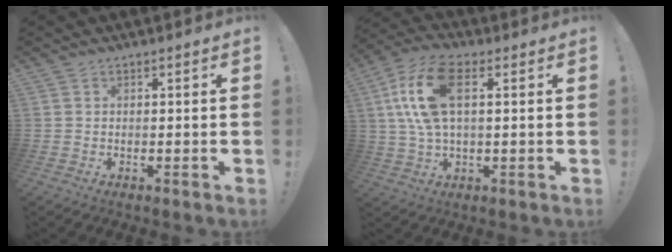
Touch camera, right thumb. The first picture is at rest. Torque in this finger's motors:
{"motor_torque": [1.72, 1.78, 0.26, 0.23, 0.28]}